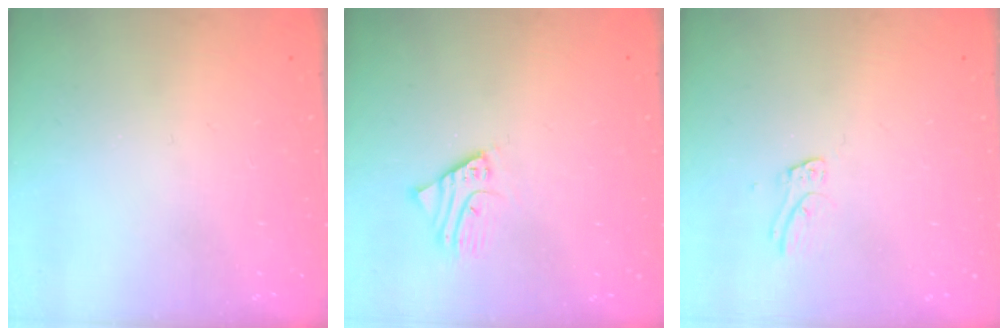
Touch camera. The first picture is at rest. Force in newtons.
{"total": 2.2, "press": 2.2, "slide": 0.2}
{"total": 5.6, "press": 5.5, "slide": 0.6}